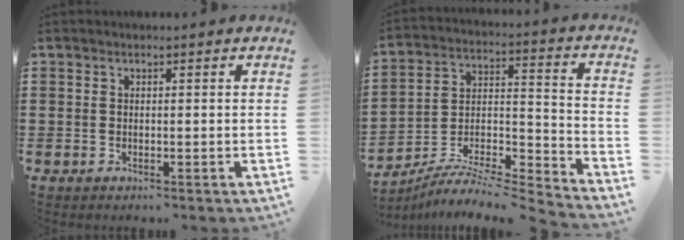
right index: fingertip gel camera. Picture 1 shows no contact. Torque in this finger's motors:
{"motor_torque": [0.74, 1.40, -0.20, -0.06]}